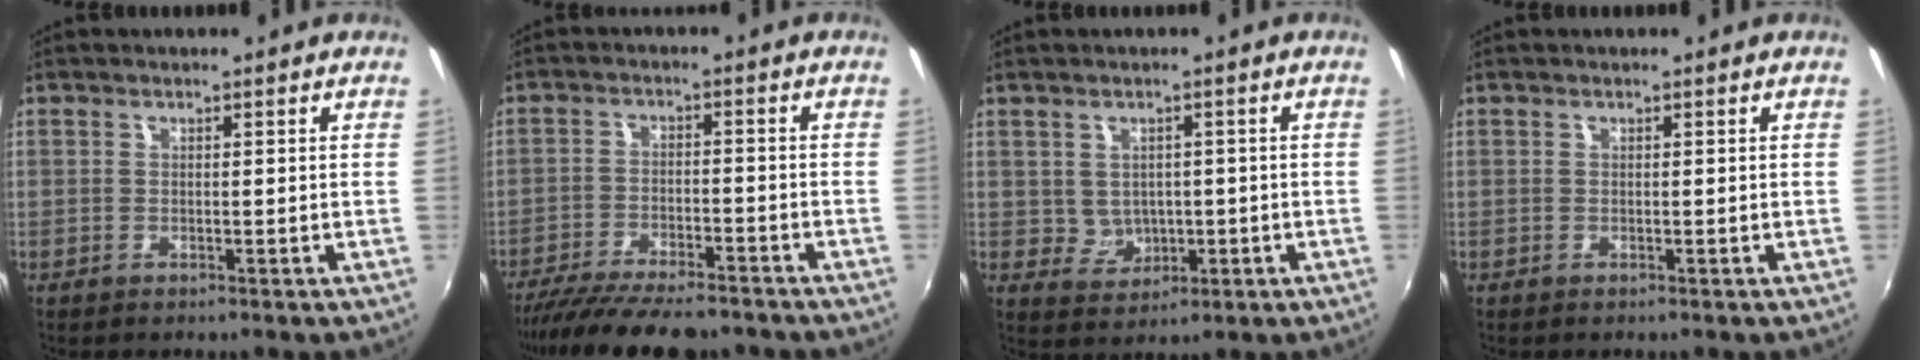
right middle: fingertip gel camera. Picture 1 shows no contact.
{"total": 15.0, "force": [-12.7, 3.4, 7.2], "torque": [-0.150, -0.033, -0.201]}
{"total": 4.4, "force": [0.1, 4.1, 1.6], "torque": [-0.033, 0.006, 0.015]}
{"total": 0.0}